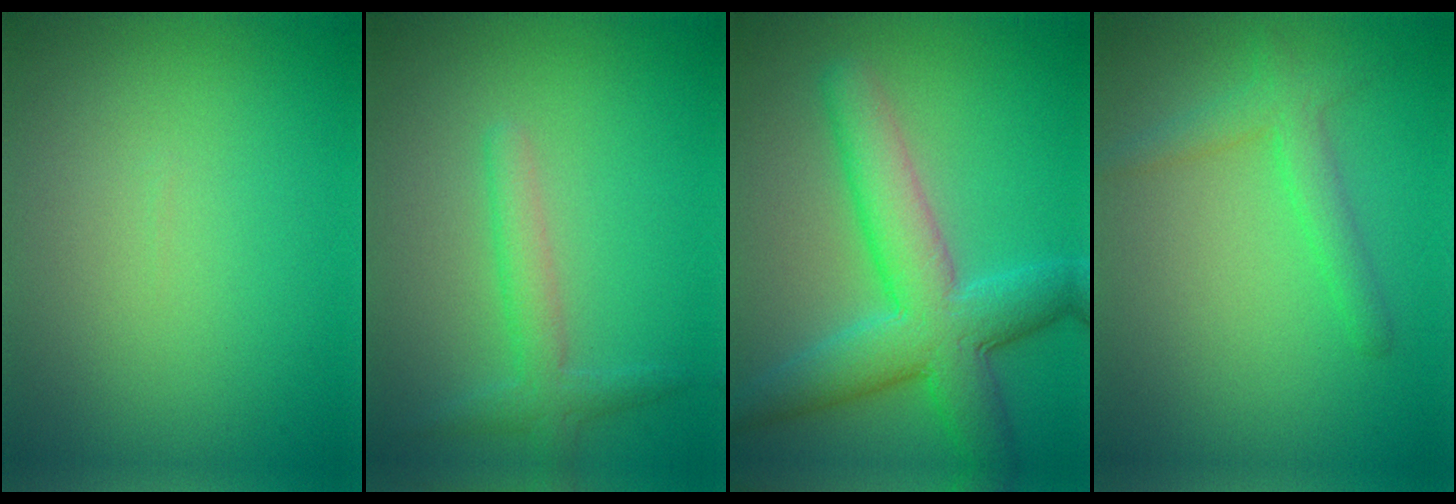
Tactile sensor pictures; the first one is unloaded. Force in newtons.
{"total": 2.5, "press": 2.5, "slide": 0.1}
{"total": 7.8, "press": 7.8, "slide": 0.2}
{"total": 2.5, "press": 2.5, "slide": 0.1}